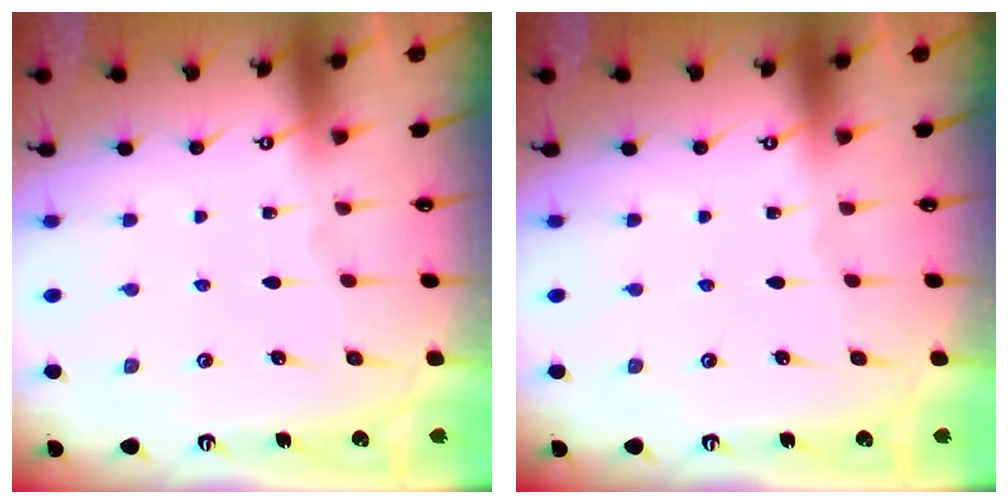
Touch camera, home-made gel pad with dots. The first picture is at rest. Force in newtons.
{"total": 0.0}